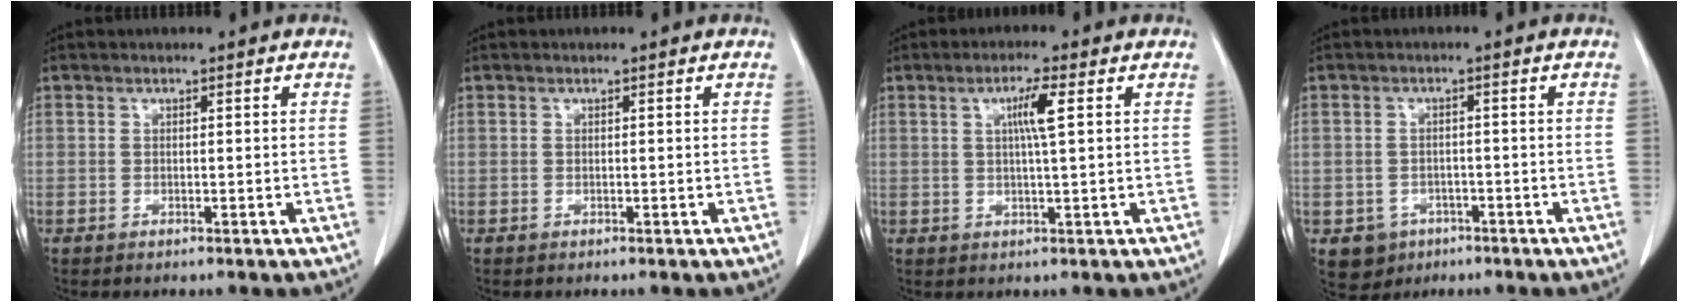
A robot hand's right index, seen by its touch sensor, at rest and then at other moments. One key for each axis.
{"total": 0.0}
{"total": 4.2, "fx": 1.1, "fy": -0.3, "fz": 4.0, "tx": -0.072, "ty": 0.001, "tz": 0.019}
{"total": 4.3, "fx": -2.1, "fy": 3.7, "fz": 0.6, "tx": -0.006, "ty": 0.009, "tz": -0.024}